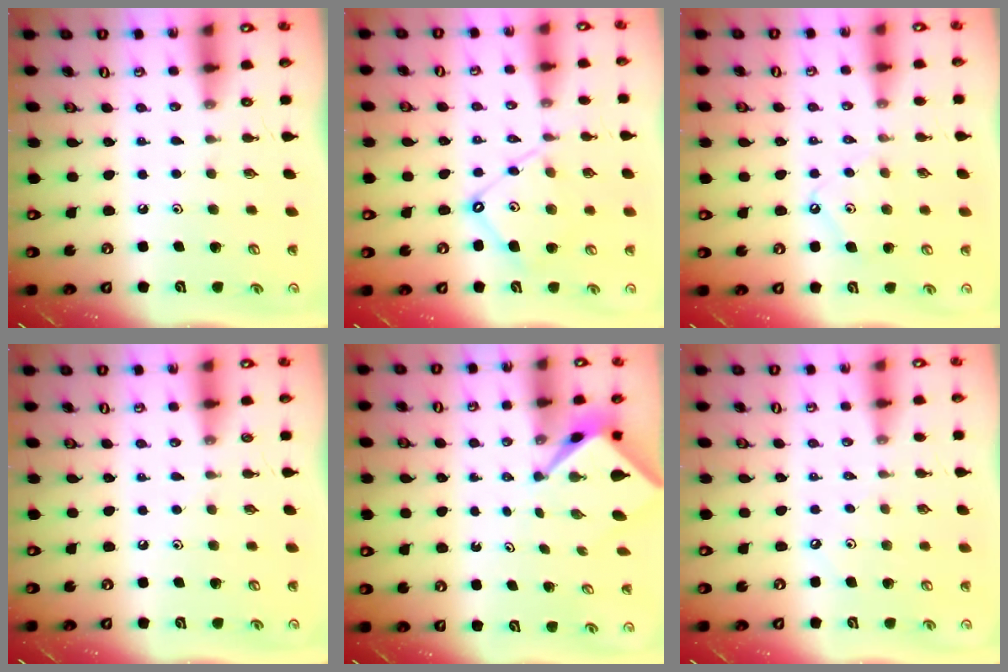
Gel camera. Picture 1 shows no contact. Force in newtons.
{"total": 11.7, "press": 11.6, "slide": 1.0}
{"total": 6.8, "press": 6.7, "slide": 0.8}
{"total": 2.7, "press": 2.7, "slide": 0.4}
{"total": 2.4, "press": 2.4, "slide": 0.3}
{"total": 1.9, "press": 1.9, "slide": 0.4}